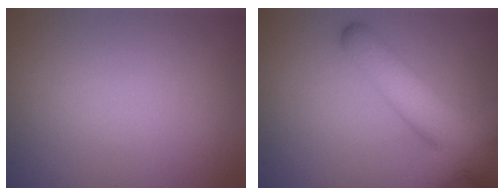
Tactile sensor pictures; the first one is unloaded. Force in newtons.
{"total": 7.9, "press": 7.9, "slide": 0.4}